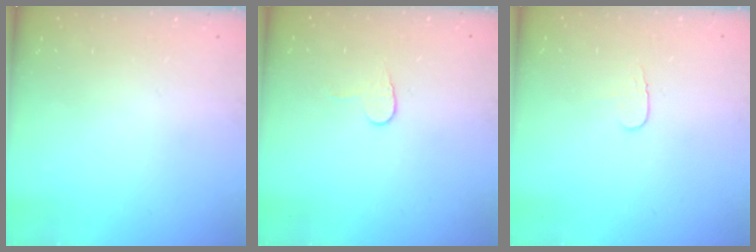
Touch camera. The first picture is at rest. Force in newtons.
{"total": 5.3, "press": 5.3, "slide": 0.5}
{"total": 3.8, "press": 3.8, "slide": 0.4}